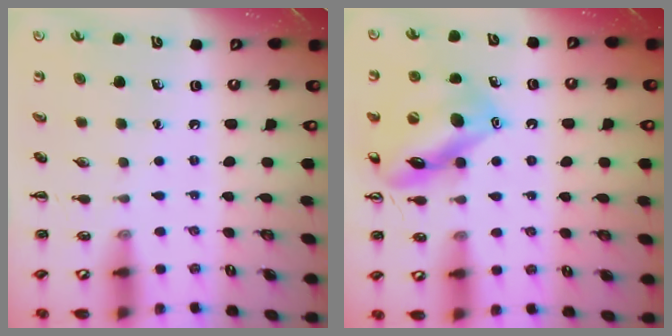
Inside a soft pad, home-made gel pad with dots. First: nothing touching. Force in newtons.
{"total": 14.8, "press": 14.7, "slide": 1.8}